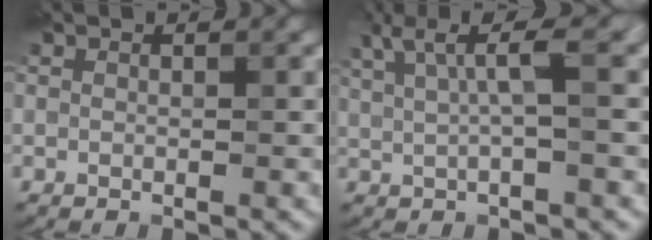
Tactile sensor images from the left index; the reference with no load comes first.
{"total": 4.7, "force": [1.7, 0.9, 4.3], "torque": [-0.076, 0.006, 0.030]}